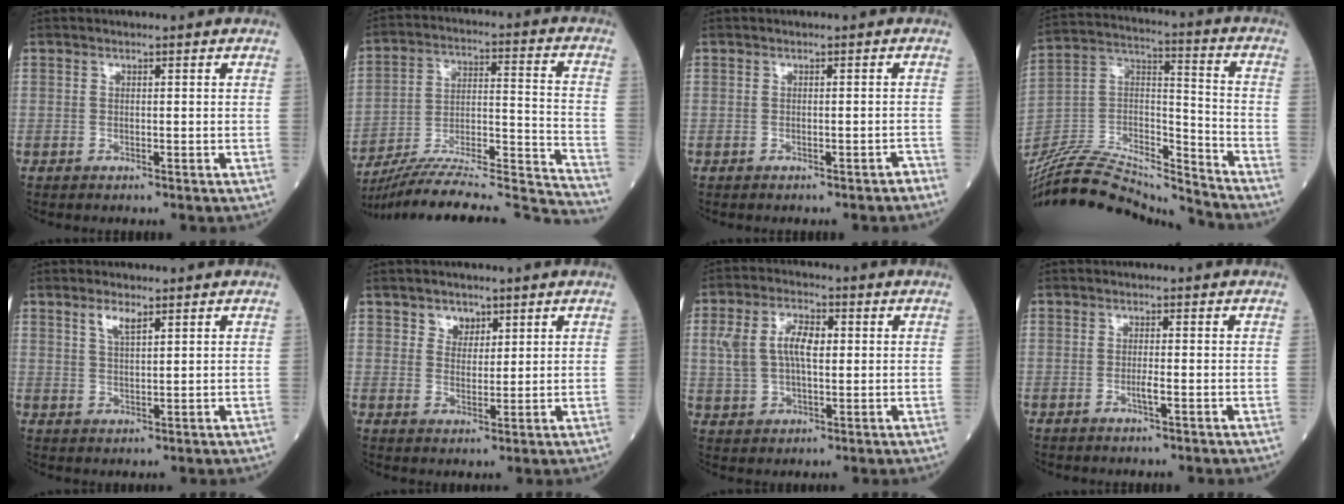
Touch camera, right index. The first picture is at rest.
{"total": 27.3, "force": [-26.0, -0.3, 8.2], "torque": [-0.095, -0.003, -0.385]}
{"total": 1.0, "force": [-0.8, 0.2, 0.6], "torque": [-0.006, 0.006, -0.008]}
{"total": 22.8, "force": [-22.0, 1.8, 5.7], "torque": [-0.126, 0.025, -0.375]}
{"total": 3.0, "force": [1.9, 0.7, 2.2], "torque": [-0.046, 0.001, 0.039]}
{"total": 3.2, "force": [2.0, 2.2, 1.0], "torque": [-0.012, 0.000, 0.036]}
{"total": 9.1, "force": [1.6, 4.6, 7.6], "torque": [-0.164, 0.022, 0.035]}
{"total": 1.6, "force": [-0.5, 0.0, 1.5], "torque": [-0.028, -0.002, -0.011]}